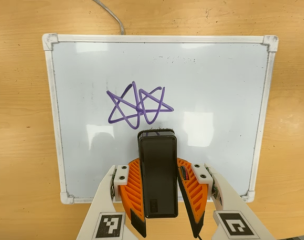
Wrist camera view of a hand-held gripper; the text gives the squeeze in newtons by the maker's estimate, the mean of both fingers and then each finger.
{"total": 6.1, "left": 5.2, "right": 7.0}